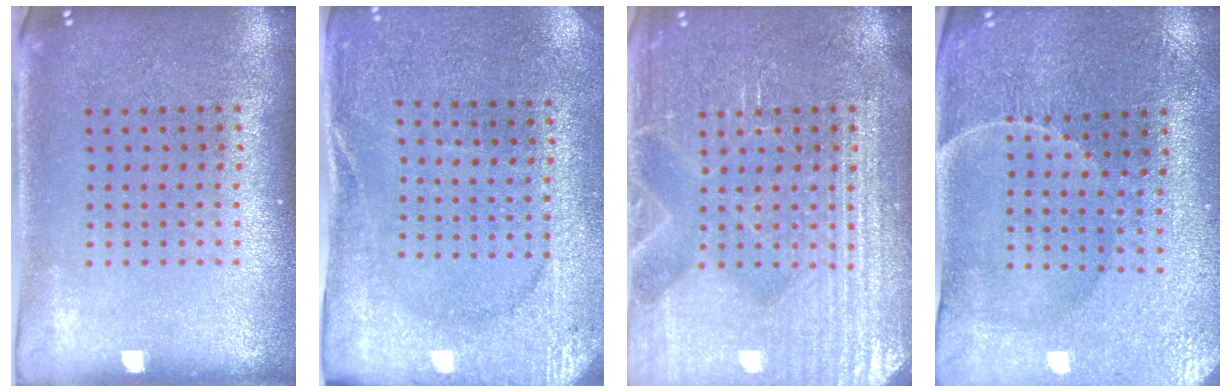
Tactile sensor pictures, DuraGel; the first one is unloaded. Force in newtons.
{"total": 2.6, "press": 2.6, "slide": 0.4}
{"total": 5.9, "press": 5.9, "slide": 0.8}
{"total": 1.0, "press": 0.9, "slide": 0.3}